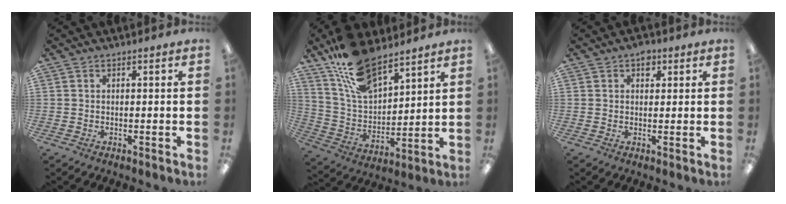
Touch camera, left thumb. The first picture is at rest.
{"total": 16.1, "force": [11.9, 7.1, 8.2], "torque": [-0.172, -0.059, 0.222]}
{"total": 3.0, "force": [1.6, 2.0, 1.6], "torque": [-0.009, -0.005, 0.022]}